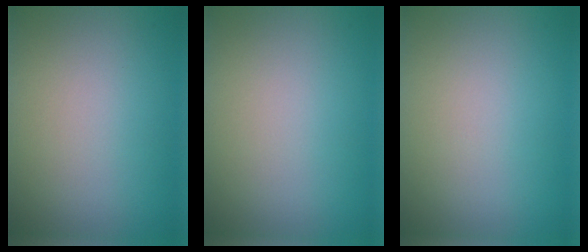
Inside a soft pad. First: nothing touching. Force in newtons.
{"total": 0.0}
{"total": 0.0}